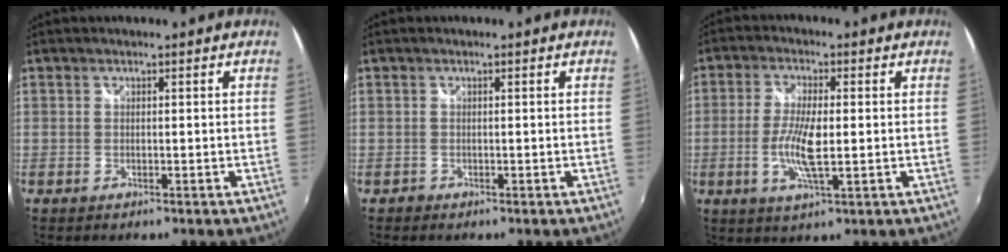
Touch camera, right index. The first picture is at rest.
{"total": 0.8, "force": [-0.6, 0.6, -0.1], "torque": [0.001, 0.001, -0.011]}
{"total": 7.6, "force": [-1.0, 1.7, 7.3], "torque": [-0.145, -0.004, -0.020]}